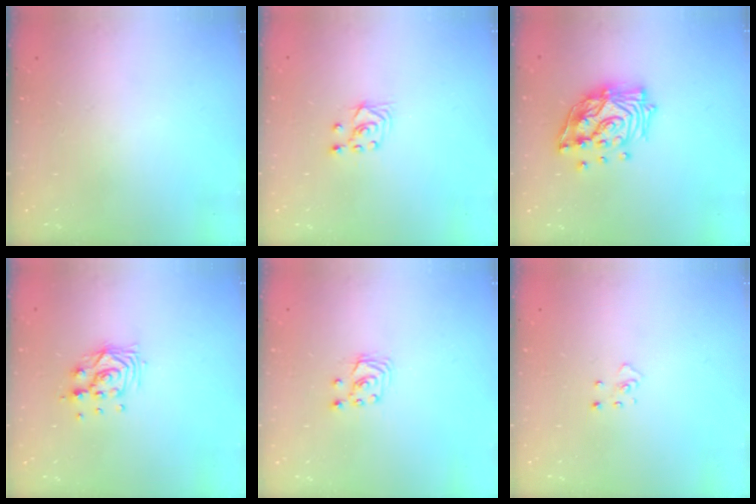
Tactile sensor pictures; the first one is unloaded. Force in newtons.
{"total": 2.6, "press": 2.5, "slide": 1.0}
{"total": 15.2, "press": 15.1, "slide": 1.7}
{"total": 9.5, "press": 9.5, "slide": 0.7}
{"total": 2.6, "press": 2.6, "slide": 0.3}
{"total": 2.9, "press": 2.9, "slide": 0.2}